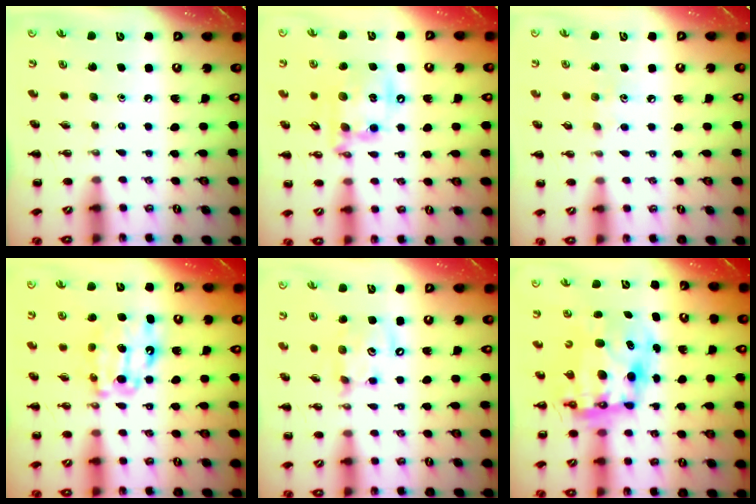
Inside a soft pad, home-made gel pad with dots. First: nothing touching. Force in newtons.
{"total": 16.6, "press": 16.3, "slide": 3.0}
{"total": 5.2, "press": 5.1, "slide": 1.3}
{"total": 11.5, "press": 11.5, "slide": 0.9}
{"total": 12.1, "press": 11.8, "slide": 2.6}
{"total": 11.5, "press": 11.2, "slide": 2.7}